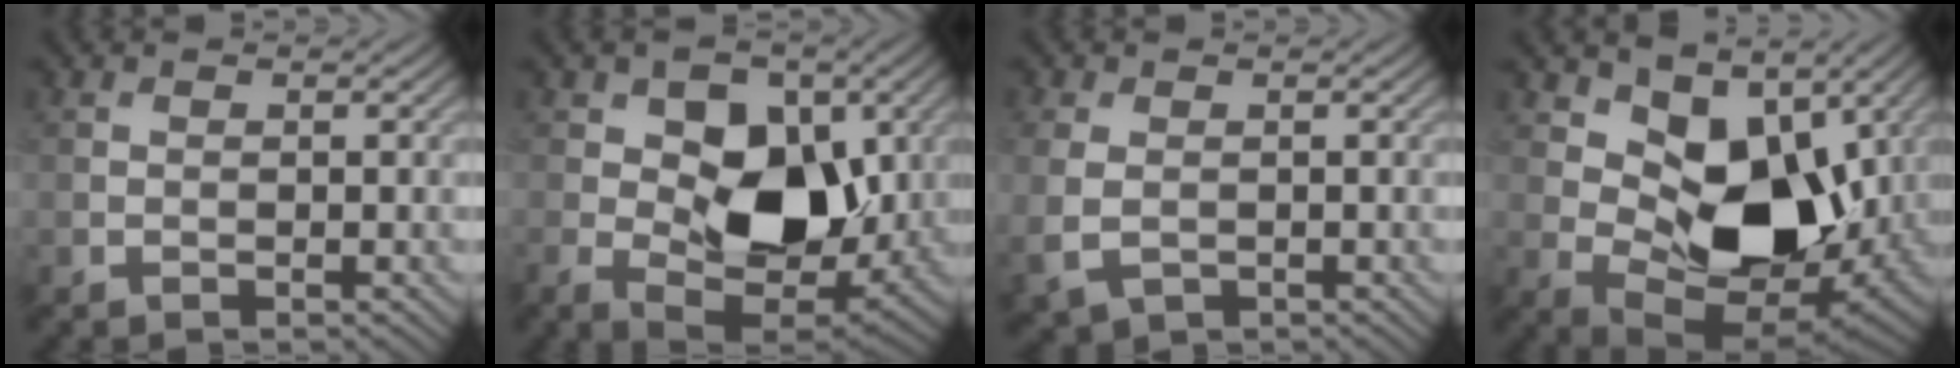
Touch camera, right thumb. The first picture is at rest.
{"total": 11.3, "force": [0.9, 7.3, 8.6], "torque": [-0.137, -0.017, 0.018]}
{"total": 4.6, "force": [-0.8, 3.4, 3.1], "torque": [-0.095, -0.013, -0.016]}
{"total": 12.8, "force": [3.0, 8.1, 9.4], "torque": [-0.153, -0.020, 0.056]}